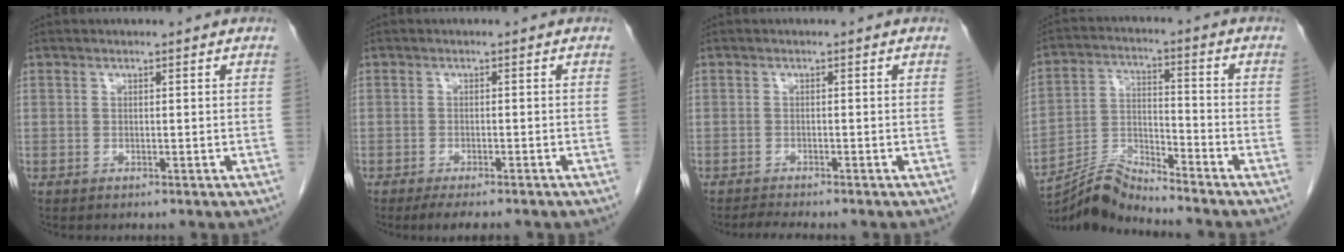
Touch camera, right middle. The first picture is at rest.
{"total": 5.6, "force": [-4.5, 0.9, 3.2], "torque": [-0.038, -0.009, -0.061]}
{"total": 2.4, "force": [-2.2, -0.1, 0.9], "torque": [-0.021, -0.009, -0.035]}
{"total": 7.9, "force": [-7.8, -1.1, 0.5], "torque": [-0.019, 0.013, -0.147]}